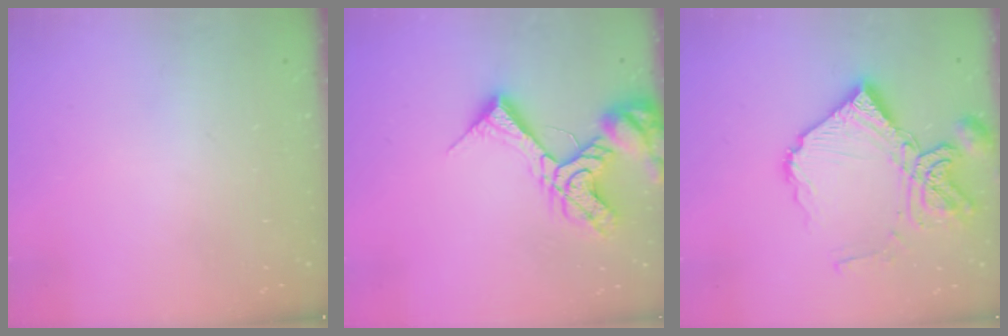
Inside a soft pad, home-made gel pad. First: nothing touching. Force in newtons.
{"total": 15.1, "press": 15.0, "slide": 1.7}
{"total": 16.7, "press": 16.6, "slide": 1.8}